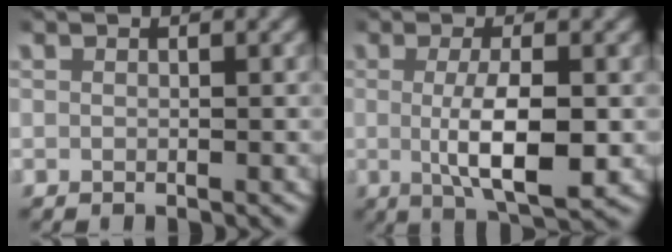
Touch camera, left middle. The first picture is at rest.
{"total": 6.0, "force": [-0.7, 1.8, 5.7], "torque": [-0.097, -0.011, -0.006]}